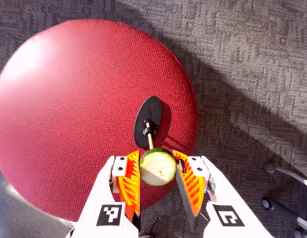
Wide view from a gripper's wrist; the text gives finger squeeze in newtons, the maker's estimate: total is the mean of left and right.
{"total": 9.9, "left": 9.9, "right": 9.9}